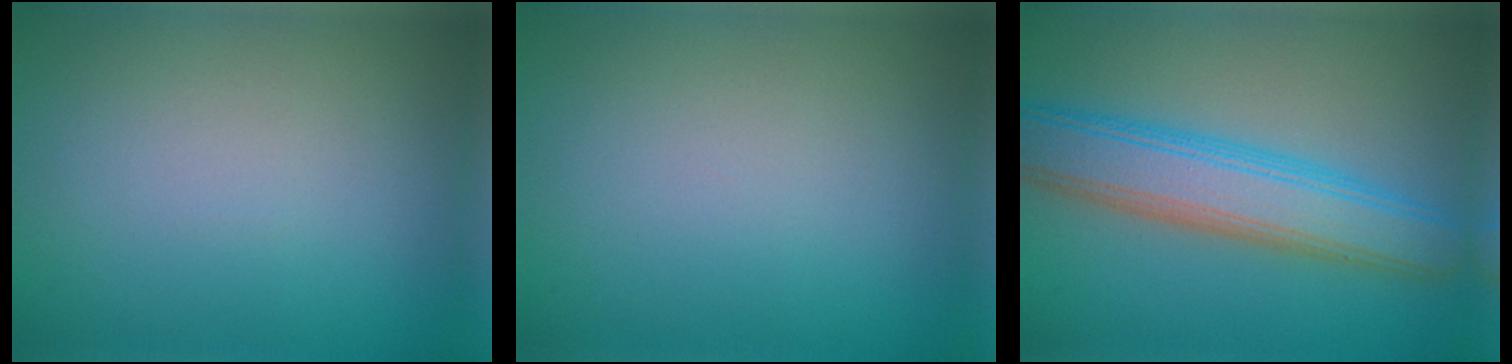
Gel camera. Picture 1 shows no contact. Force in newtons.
{"total": 0.0}
{"total": 7.1, "press": 7.1, "slide": 0.4}